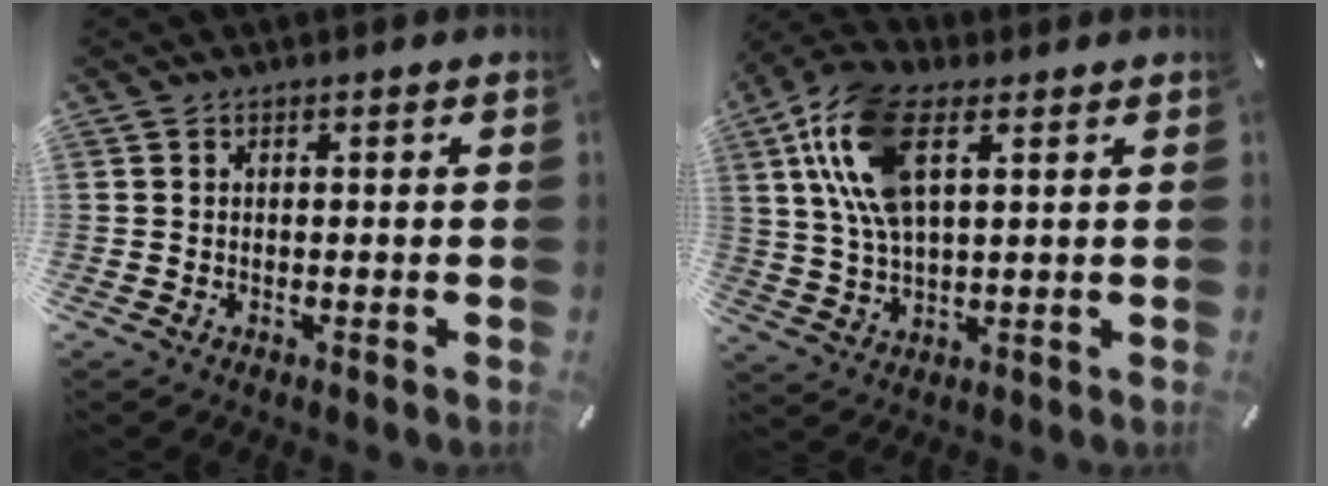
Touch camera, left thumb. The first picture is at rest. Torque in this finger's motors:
{"motor_torque": [0.89, 0.72, 1.44, -1.33, 0.70]}